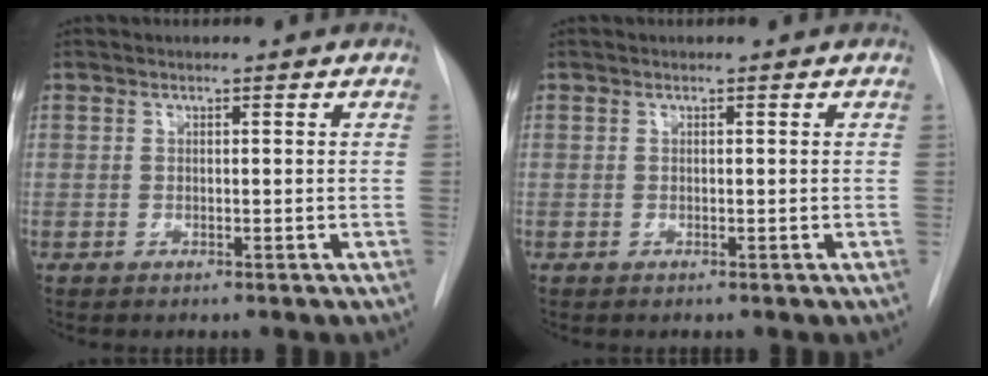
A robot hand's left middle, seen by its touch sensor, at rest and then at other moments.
{"total": 0.0}